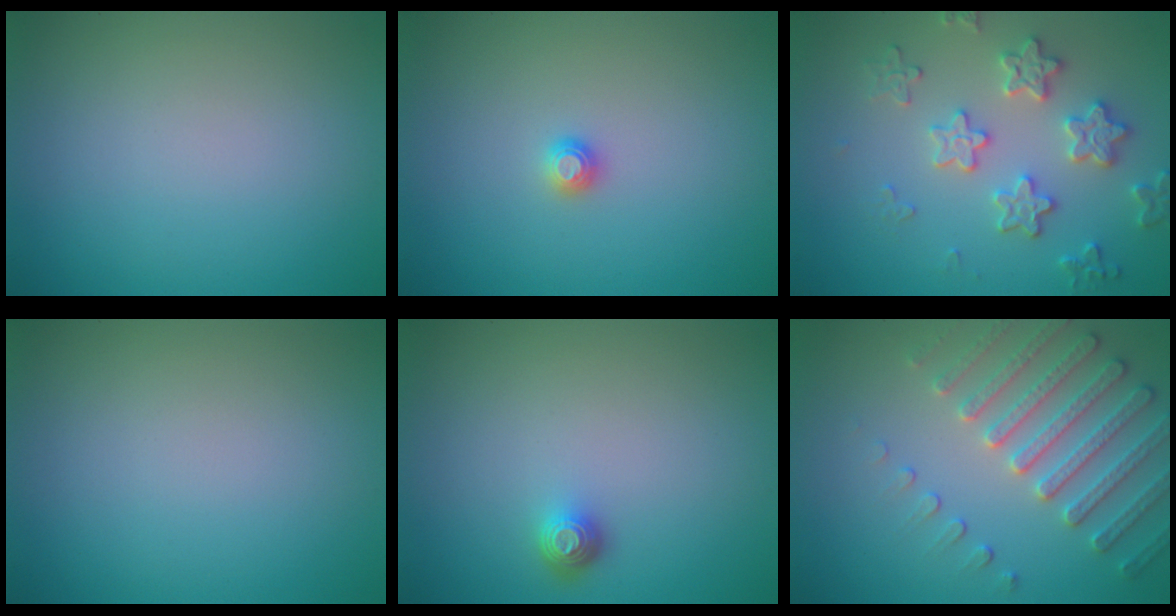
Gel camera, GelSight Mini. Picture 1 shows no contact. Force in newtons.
{"total": 1.0, "press": 1.0, "slide": 0.1}
{"total": 3.7, "press": 3.7, "slide": 0.3}
{"total": 0.0}
{"total": 1.4, "press": 1.1, "slide": 0.9}
{"total": 4.6, "press": 4.2, "slide": 1.9}